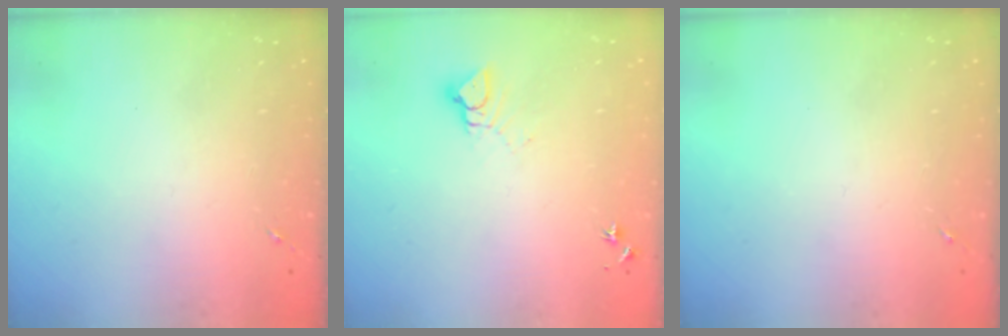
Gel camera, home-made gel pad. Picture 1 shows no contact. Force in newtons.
{"total": 4.7, "press": 4.7, "slide": 0.3}
{"total": 0.0}